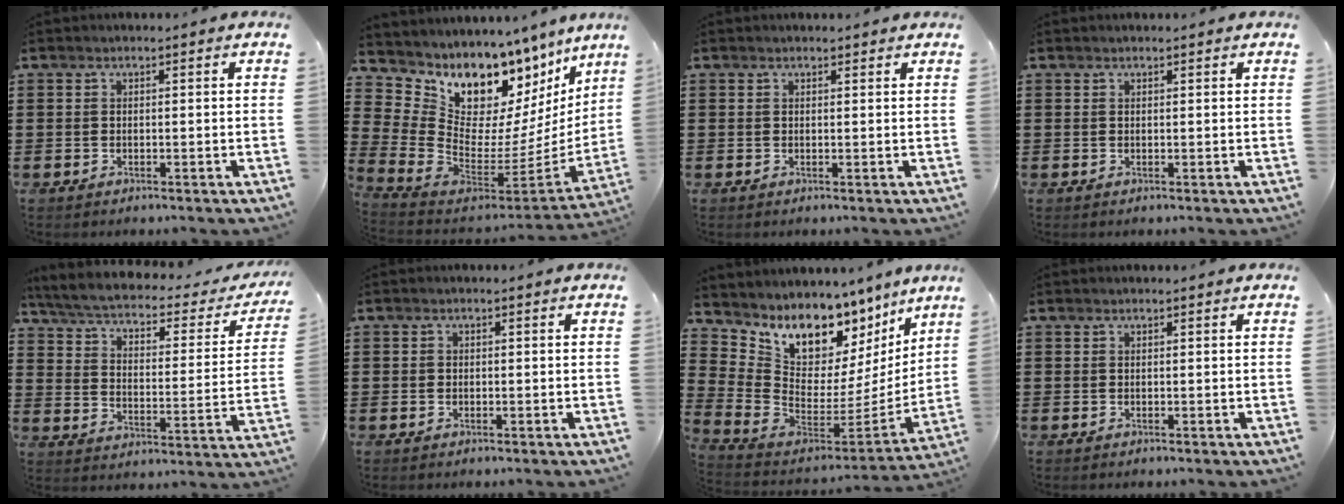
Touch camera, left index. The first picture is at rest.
{"total": 8.4, "force": [6.0, 5.2, 2.7], "torque": [-0.084, -0.091, 0.107]}
{"total": 0.6, "force": [0.6, 0.2, 0.0], "torque": [-0.002, 0.001, 0.012]}
{"total": 0.0}
{"total": 3.6, "force": [2.8, 0.6, 2.2], "torque": [-0.058, -0.027, 0.039]}
{"total": 0.7, "force": [-0.1, 0.6, 0.2], "torque": [-0.007, 0.003, -0.003]}
{"total": 7.1, "force": [5.4, 4.3, 1.6], "torque": [-0.067, -0.067, 0.100]}
{"total": 0.0}